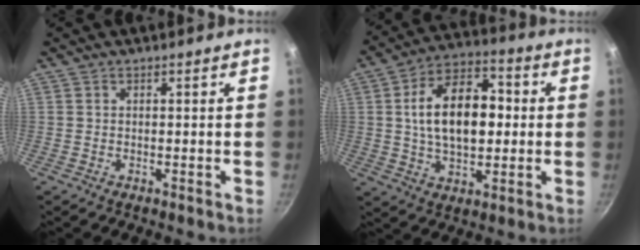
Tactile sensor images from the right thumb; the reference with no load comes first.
{"total": 16.3, "force": [1.4, 9.5, 13.2], "torque": [-0.196, 0.019, 0.018]}